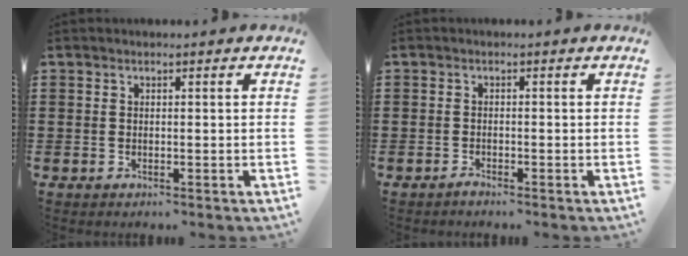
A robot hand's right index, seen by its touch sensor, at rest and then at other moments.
{"total": 0.9, "force": [-0.9, -0.1, 0.2], "torque": [-0.006, -0.005, -0.016]}